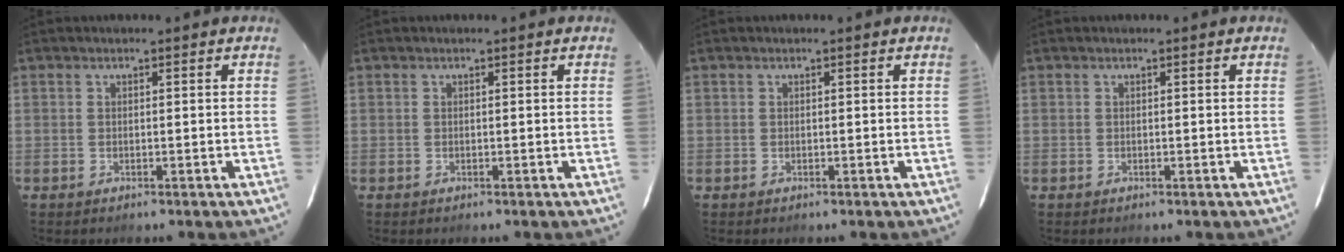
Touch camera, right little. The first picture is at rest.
{"total": 0.0}
{"total": 0.0}
{"total": 0.0}